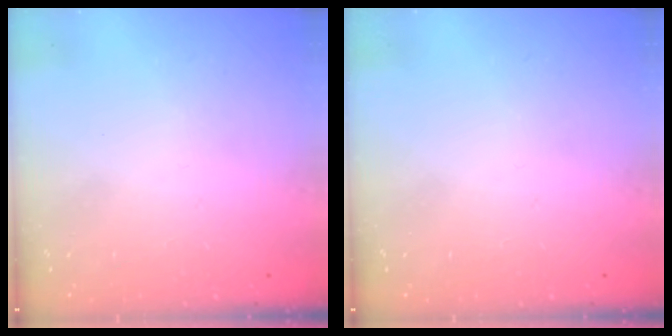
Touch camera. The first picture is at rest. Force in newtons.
{"total": 0.0}